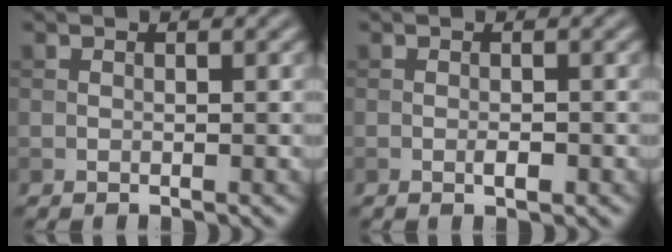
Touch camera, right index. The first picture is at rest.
{"total": 1.0, "force": [-0.4, 0.3, 0.9], "torque": [-0.016, 0.000, -0.006]}